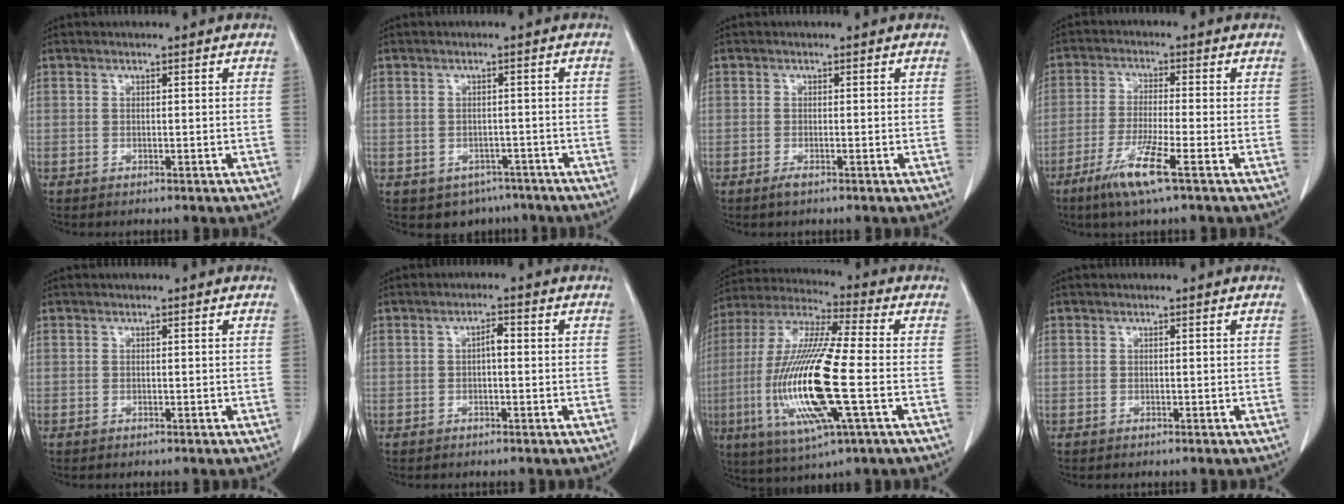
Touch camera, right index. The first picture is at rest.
{"total": 4.6, "force": [-3.1, 3.3, 0.7], "torque": [0.001, 0.010, -0.036]}
{"total": 1.1, "force": [-0.7, 0.1, 0.8], "torque": [-0.016, -0.003, -0.011]}
{"total": 7.8, "force": [-4.3, -0.3, 6.5], "torque": [-0.131, -0.020, -0.081]}
{"total": 0.0}
{"total": 1.8, "force": [0.0, 0.7, 1.7], "torque": [-0.027, 0.005, -0.002]}
{"total": 19.3, "force": [-3.9, 1.8, 18.8], "torque": [-0.401, -0.016, -0.073]}
{"total": 0.0}